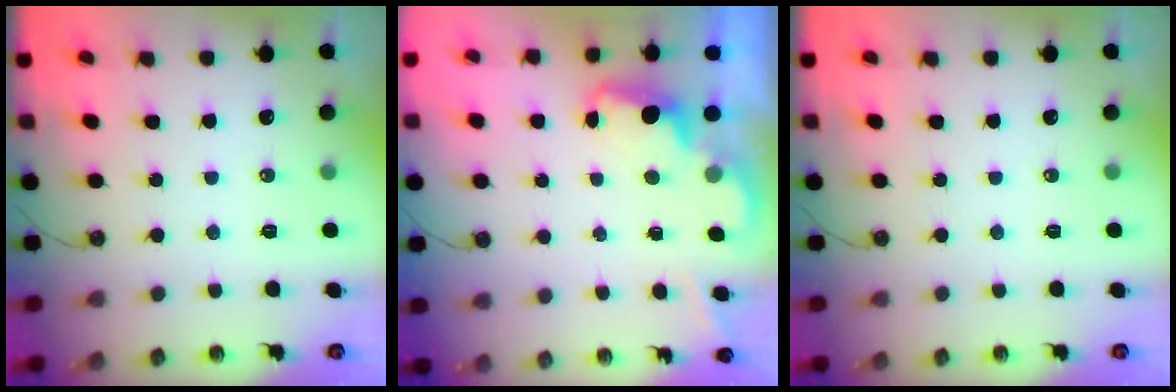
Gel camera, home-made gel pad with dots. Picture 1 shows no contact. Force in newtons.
{"total": 2.1, "press": 2.1, "slide": 0.5}
{"total": 0.0}